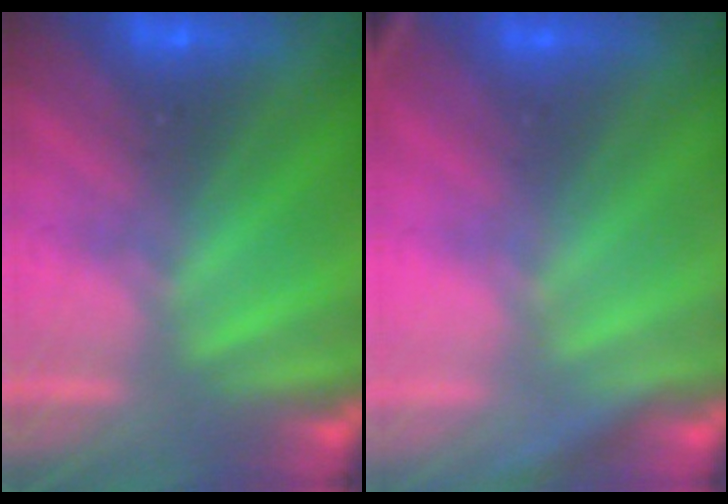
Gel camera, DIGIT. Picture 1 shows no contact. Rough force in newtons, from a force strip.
{"total": 2.8}